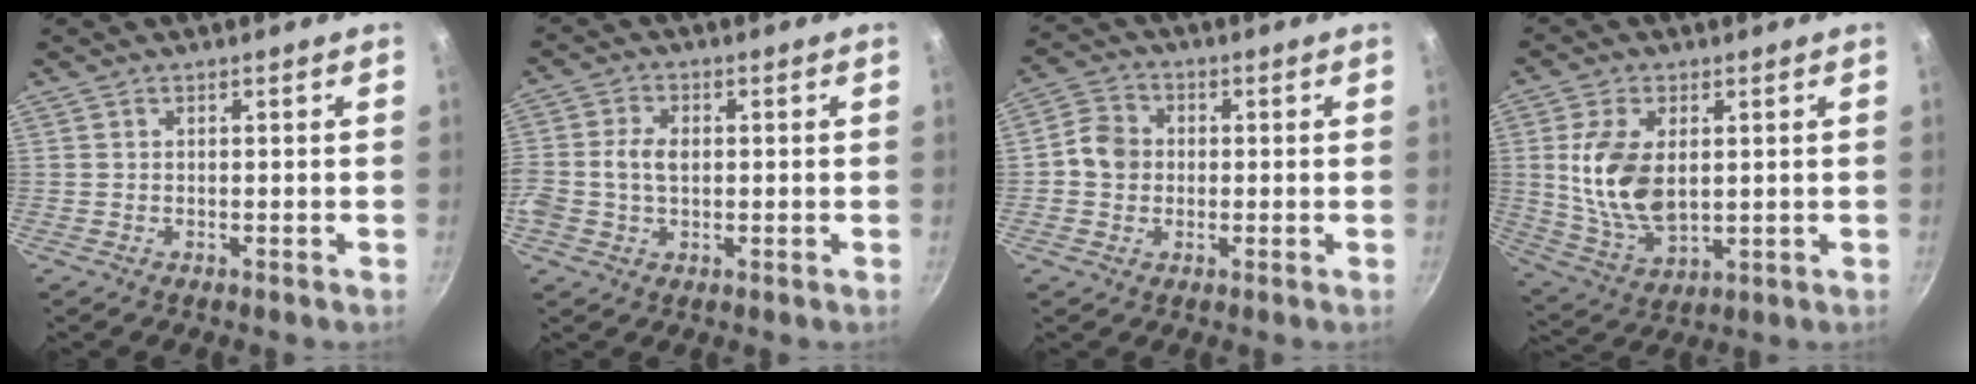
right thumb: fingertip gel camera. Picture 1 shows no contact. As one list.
[{"total": 6.4, "force": [-0.1, 4.5, 4.5], "torque": [-0.085, 0.014, -0.010]}, {"total": 6.3, "force": [-0.2, 5.6, 2.9], "torque": [-0.032, 0.011, -0.021]}, {"total": 13.1, "force": [1.7, 7.7, 10.5], "torque": [-0.193, -0.018, 0.042]}]